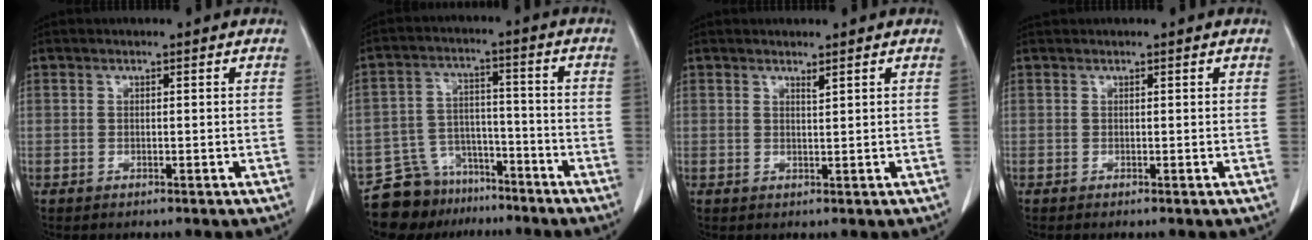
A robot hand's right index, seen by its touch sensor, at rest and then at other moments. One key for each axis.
{"total": 9.6, "fx": -7.8, "fy": 5.5, "fz": 1.1, "tx": -0.021, "ty": 0.033, "tz": -0.129}
{"total": 0.9, "fx": 0.8, "fy": -0.1, "fz": 0.4, "tx": -0.010, "ty": -0.008, "tz": 0.015}
{"total": 0.5, "fx": 0.4, "fy": 0.0, "fz": 0.3, "tx": -0.011, "ty": 0.014, "tz": 0.010}